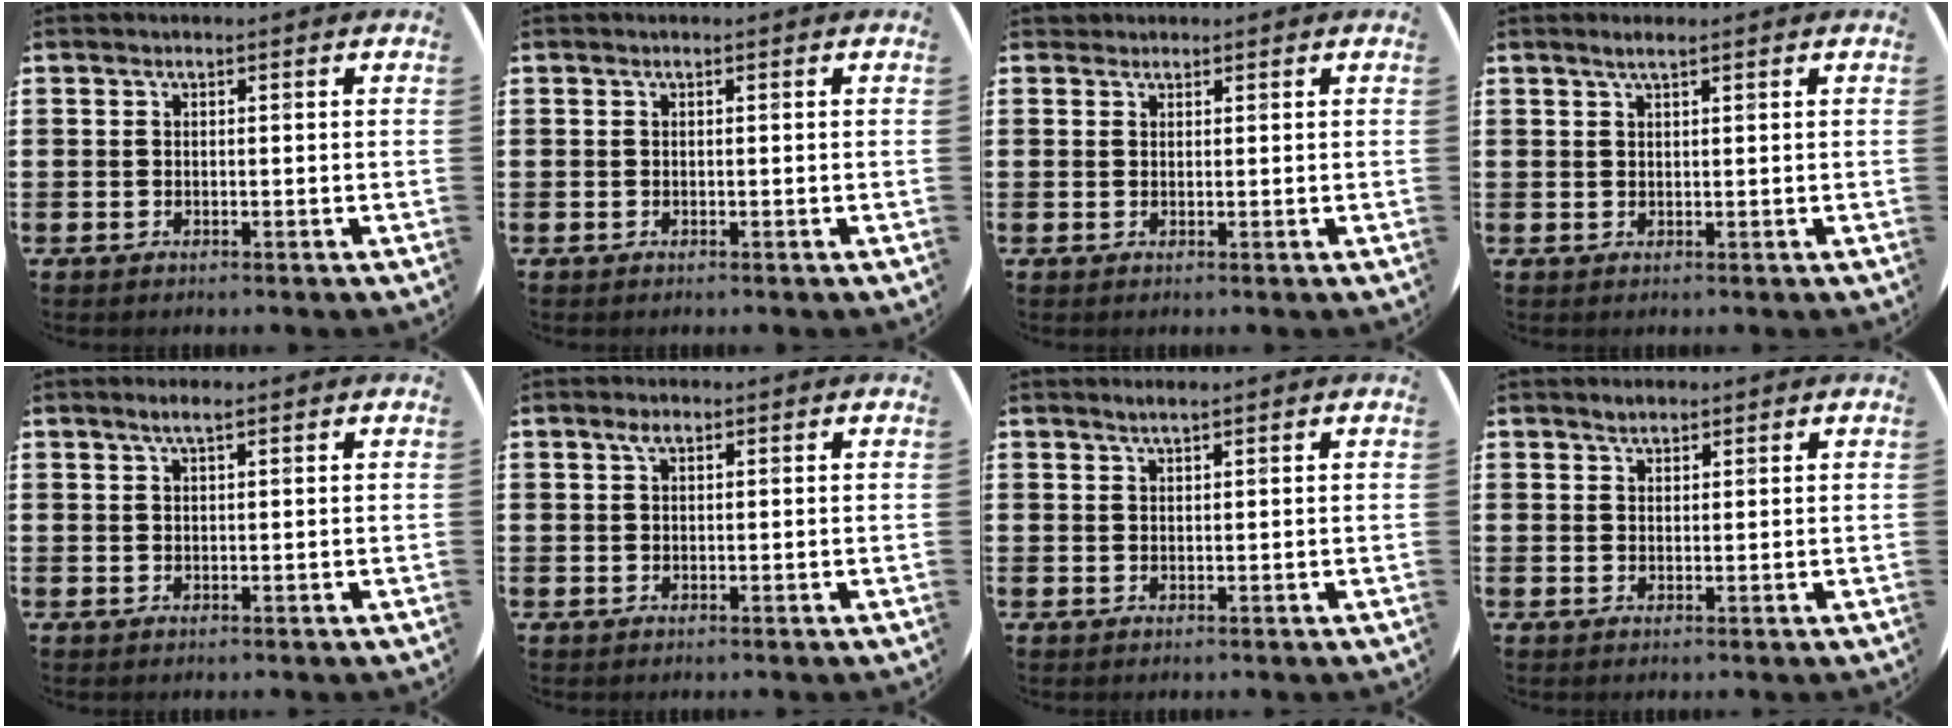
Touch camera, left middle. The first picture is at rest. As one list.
[{"total": 0.0}, {"total": 0.9, "force": [0.9, 0.3, -0.1], "torque": [0.001, 0.002, 0.017]}, {"total": 1.5, "force": [1.2, 0.0, 0.9], "torque": [-0.018, 0.003, 0.022]}, {"total": 1.7, "force": [1.3, 0.1, 1.2], "torque": [-0.023, 0.003, 0.022]}, {"total": 1.5, "force": [0.8, 0.7, 1.0], "torque": [-0.013, 0.002, 0.012]}, {"total": 1.3, "force": [1.2, 0.0, 0.5], "torque": [-0.011, 0.002, 0.022]}, {"total": 1.6, "force": [1.5, 0.5, 0.2], "torque": [-0.006, 0.004, 0.028]}]